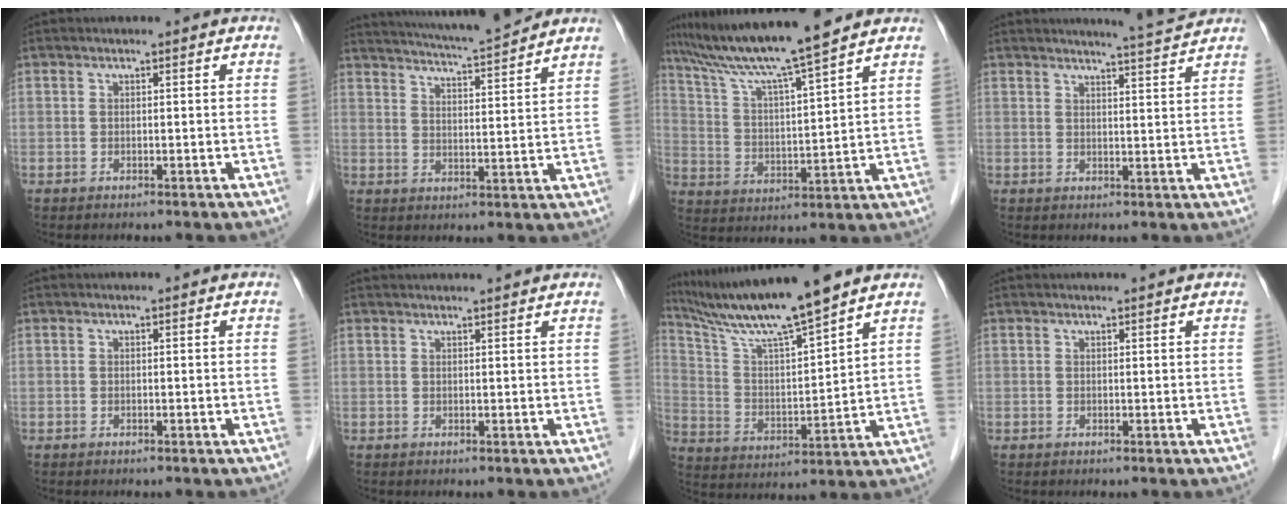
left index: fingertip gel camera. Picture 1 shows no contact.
{"total": 12.6, "force": [11.6, -0.8, 4.9], "torque": [-0.092, 0.005, 0.167]}
{"total": 13.5, "force": [11.4, -1.2, 7.1], "torque": [-0.133, 0.012, 0.200]}
{"total": 4.2, "force": [4.0, -1.3, 0.4], "torque": [-0.018, -0.015, 0.055]}
{"total": 0.0}
{"total": 4.5, "force": [4.2, -0.3, 1.5], "torque": [-0.020, 0.022, 0.050]}
{"total": 14.5, "force": [12.2, -0.9, 7.7], "torque": [-0.145, 0.004, 0.226]}
{"total": 1.1, "force": [1.1, -0.1, 0.2], "torque": [-0.007, 0.003, 0.017]}